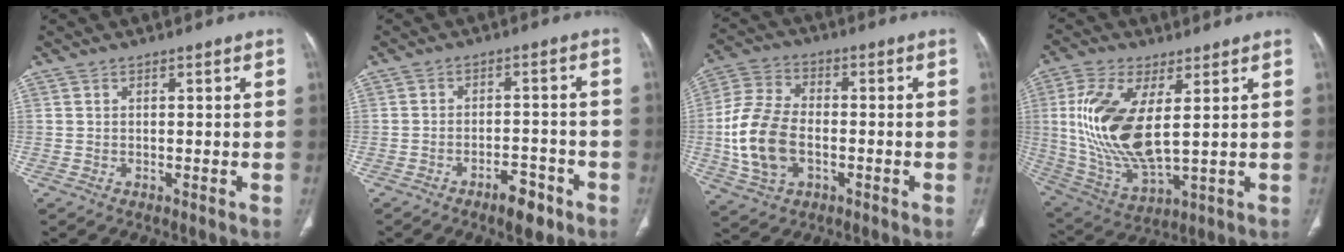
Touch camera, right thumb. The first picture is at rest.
{"total": 5.9, "force": [-3.8, 2.4, 3.7], "torque": [-0.048, 0.023, -0.052]}
{"total": 13.9, "force": [-2.4, 9.0, 10.2], "torque": [-0.210, 0.016, -0.042]}
{"total": 17.6, "force": [2.9, 7.7, 15.5], "torque": [-0.329, -0.020, 0.067]}